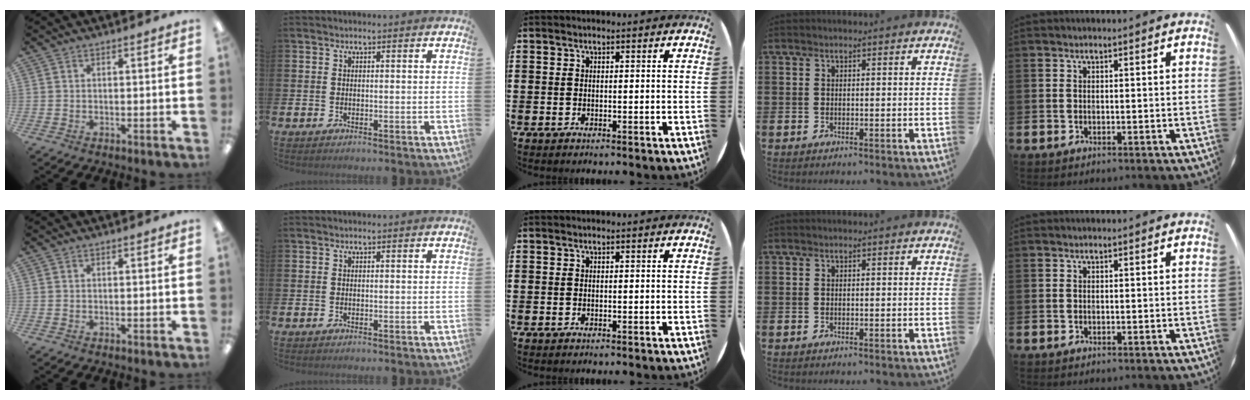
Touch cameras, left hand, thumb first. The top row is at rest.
{}